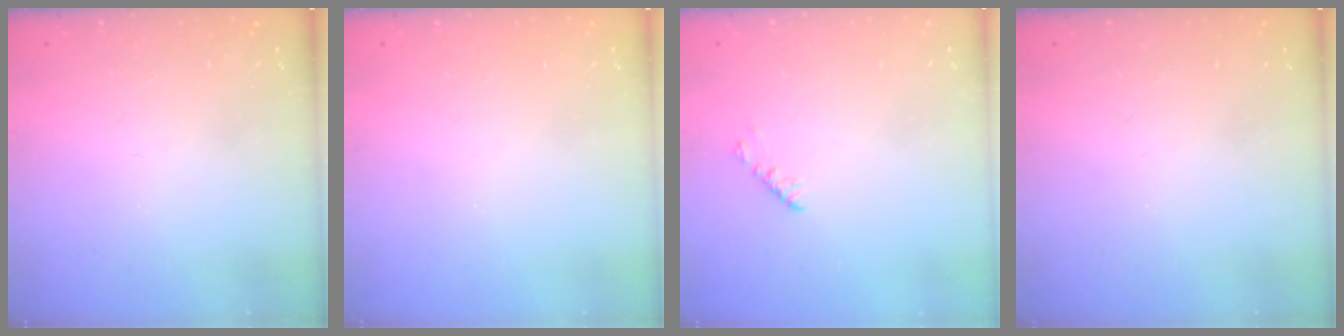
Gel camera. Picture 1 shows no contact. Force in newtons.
{"total": 0.0}
{"total": 3.4, "press": 3.3, "slide": 0.5}
{"total": 0.0}